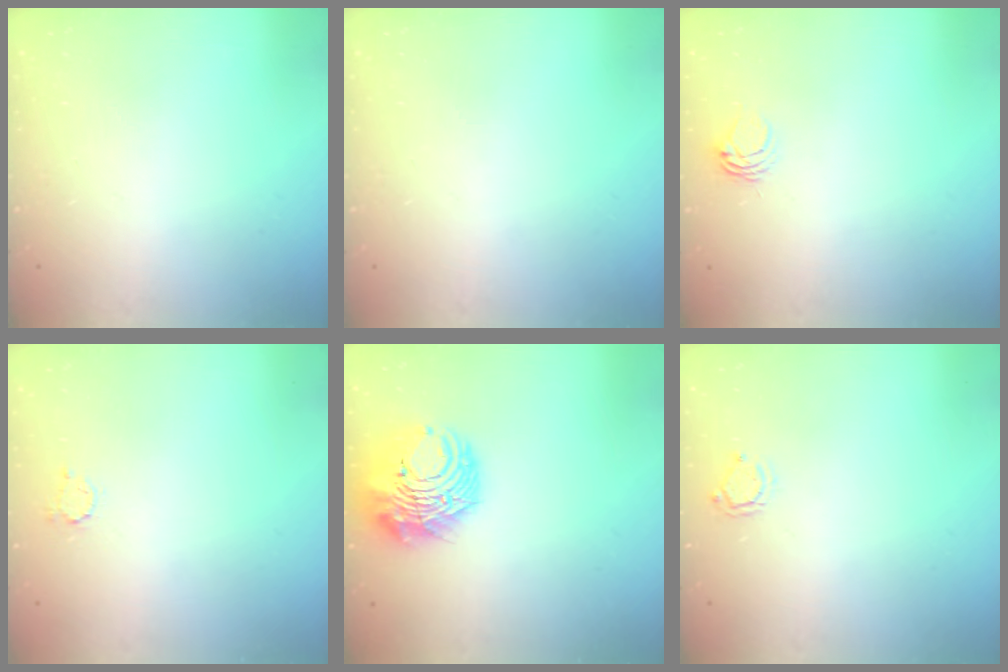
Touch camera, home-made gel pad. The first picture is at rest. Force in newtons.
{"total": 0.0}
{"total": 4.5, "press": 4.5, "slide": 0.5}
{"total": 2.7, "press": 2.7, "slide": 0.4}
{"total": 12.3, "press": 12.2, "slide": 1.3}
{"total": 2.9, "press": 2.9, "slide": 0.3}